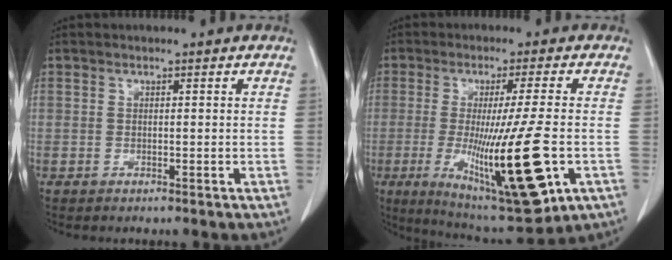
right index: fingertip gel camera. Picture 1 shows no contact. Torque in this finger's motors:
{"motor_torque": [1.91, -0.23, 1.05, 0.21]}